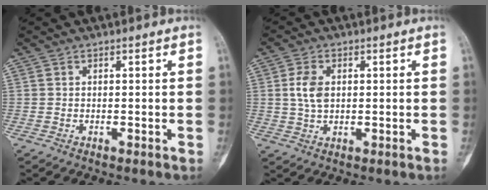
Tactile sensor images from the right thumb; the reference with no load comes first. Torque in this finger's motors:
{"motor_torque": [0.84, 0.64, 0.07, -0.18, 0.17]}